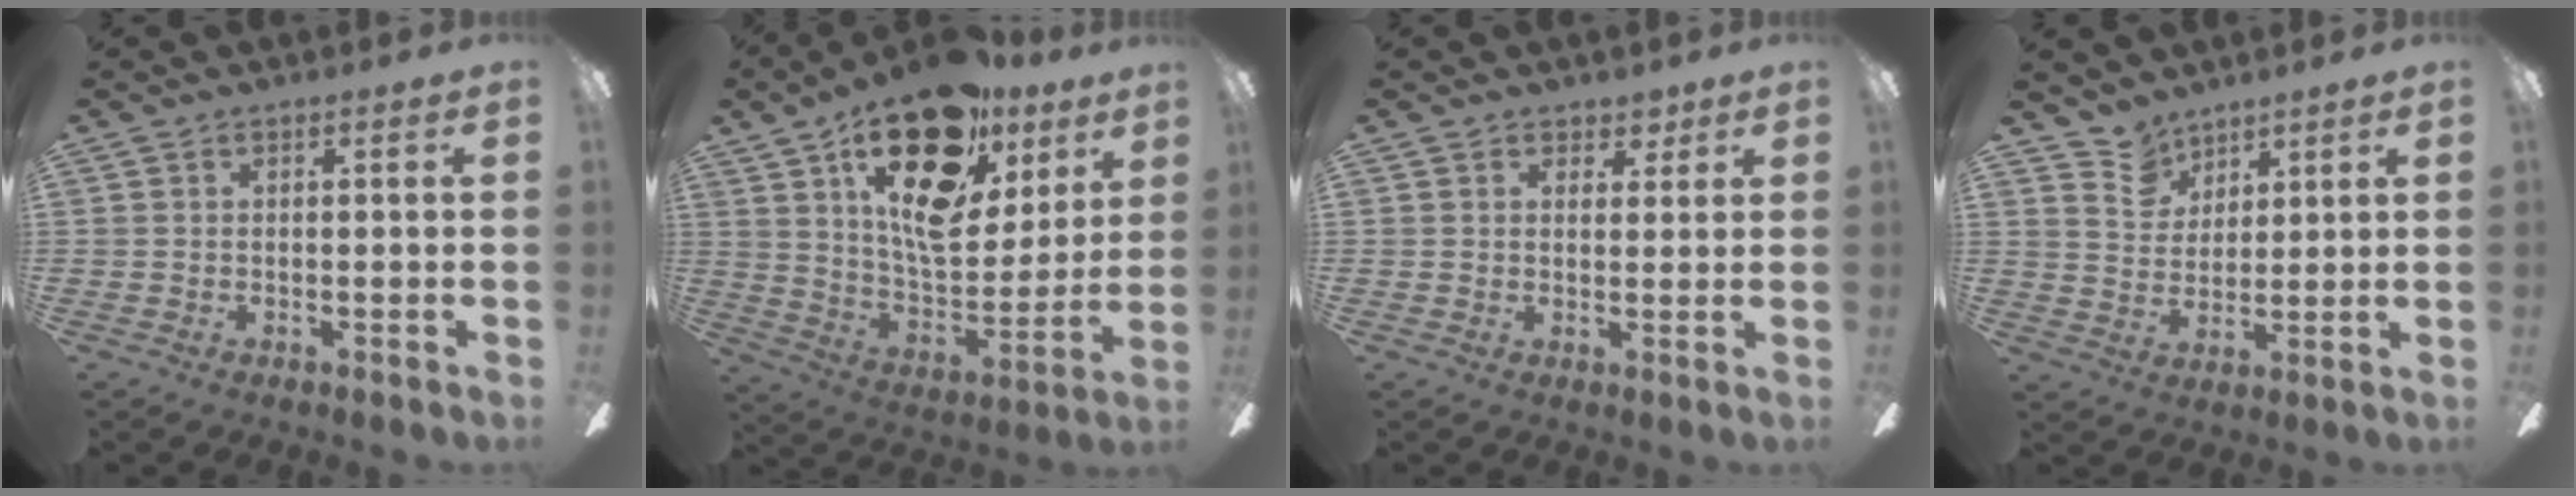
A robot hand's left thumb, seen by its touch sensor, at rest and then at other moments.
{"total": 25.4, "force": [14.1, 12.5, 17.0], "torque": [-0.248, -0.076, 0.248]}
{"total": 3.3, "force": [2.4, 2.1, 0.7], "torque": [0.005, -0.006, 0.039]}
{"total": 7.3, "force": [6.0, 4.0, 0.5], "torque": [-0.023, -0.034, 0.117]}